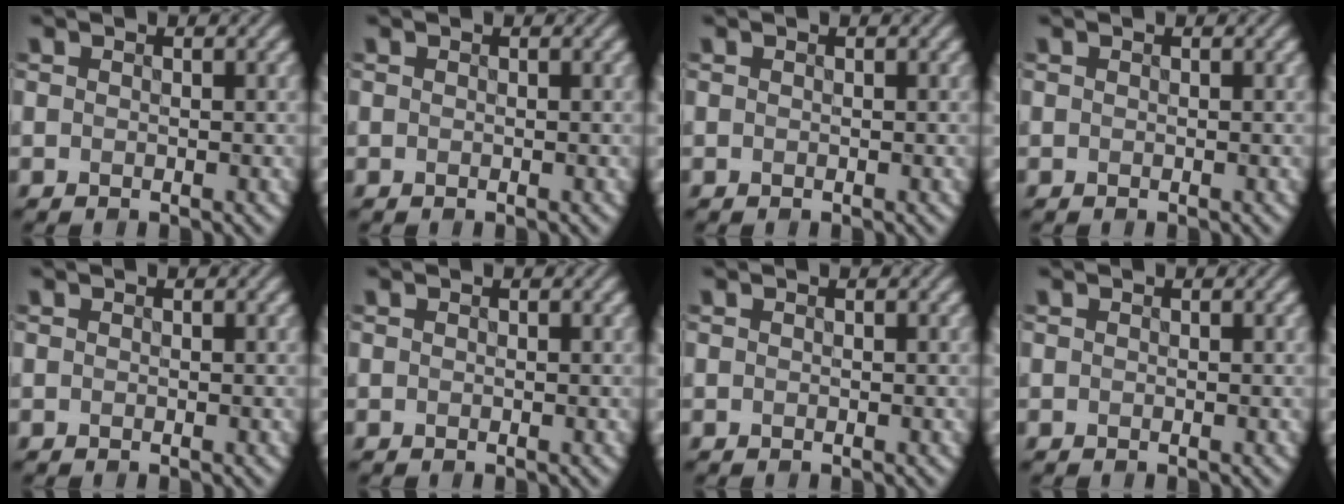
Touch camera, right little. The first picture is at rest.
{"total": 0.0}
{"total": 0.0}
{"total": 0.0}
{"total": 0.0}
{"total": 0.0}
{"total": 0.0}
{"total": 0.0}